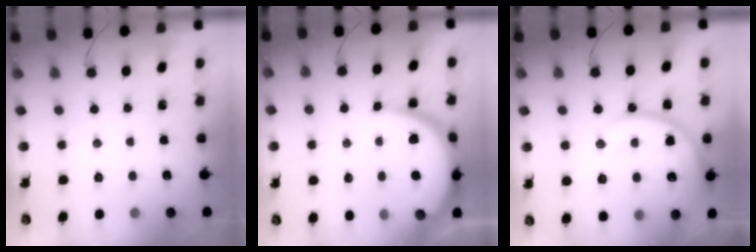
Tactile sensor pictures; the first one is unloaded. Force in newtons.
{"total": 13.1, "press": 13.0, "slide": 1.0}
{"total": 17.2, "press": 17.1, "slide": 1.8}